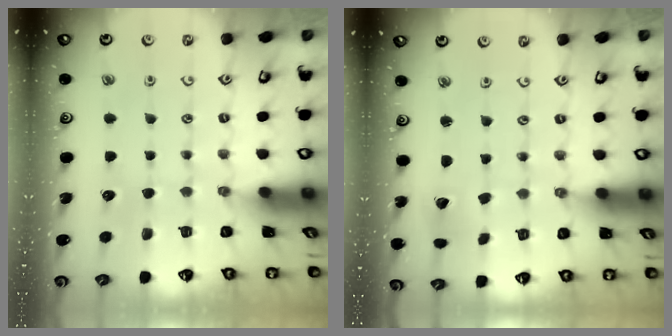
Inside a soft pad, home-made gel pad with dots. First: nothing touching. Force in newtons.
{"total": 1.9, "press": 1.9, "slide": 0.1}